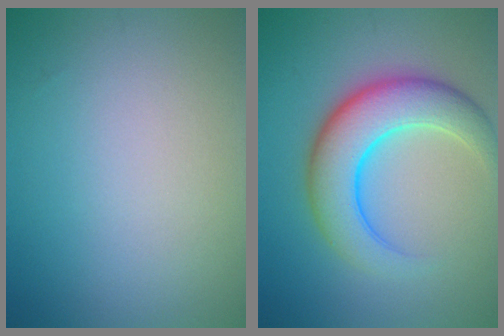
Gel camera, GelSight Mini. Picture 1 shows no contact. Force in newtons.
{"total": 6.9, "press": 6.9, "slide": 0.2}